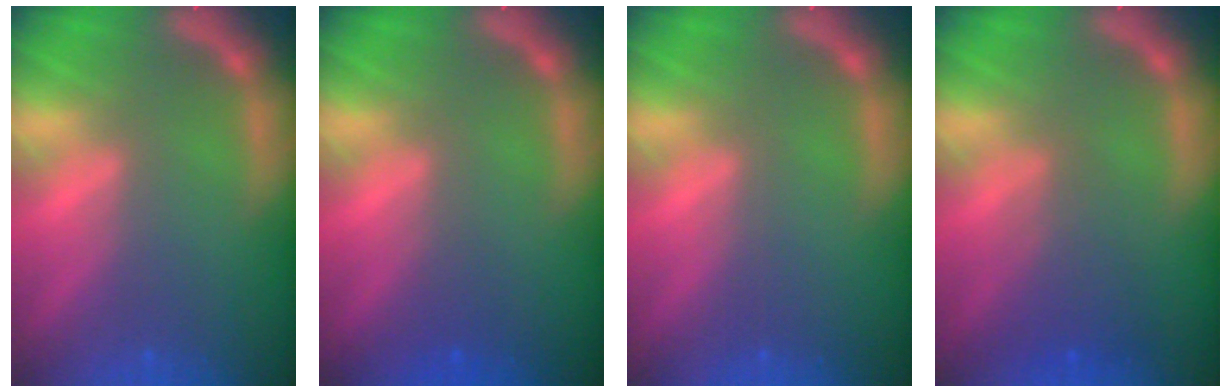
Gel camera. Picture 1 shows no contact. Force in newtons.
{"total": 0.9}
{"total": 0.0}
{"total": 2.9}